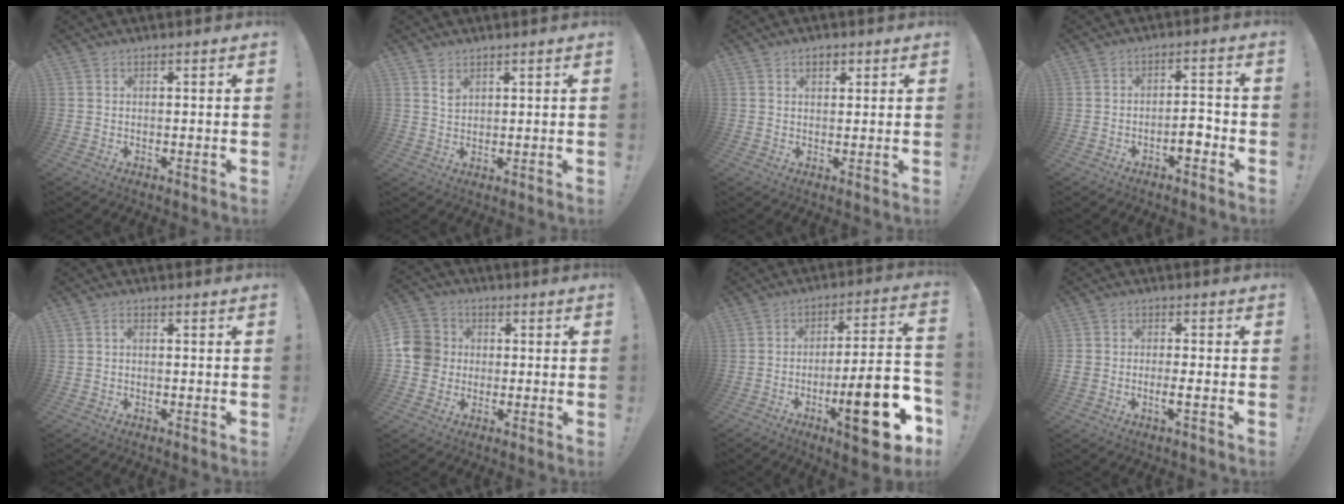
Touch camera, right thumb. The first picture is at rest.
{"total": 2.2, "force": [1.5, 1.3, 0.9], "torque": [-0.004, -0.012, 0.025]}
{"total": 2.9, "force": [1.4, 1.8, 1.9], "torque": [-0.023, -0.001, 0.020]}
{"total": 5.3, "force": [-3.0, 1.8, 4.0], "torque": [-0.050, 0.012, -0.052]}
{"total": 0.9, "force": [-0.3, 0.5, 0.7], "torque": [-0.022, 0.007, -0.006]}
{"total": 9.5, "force": [-0.6, 8.9, 3.3], "torque": [-0.052, 0.016, -0.009]}
{"total": 21.0, "force": [-8.8, 5.5, 18.2], "torque": [-0.237, 0.042, -0.133]}
{"total": 3.5, "force": [-1.4, 0.9, 3.0], "torque": [-0.055, -0.005, -0.025]}